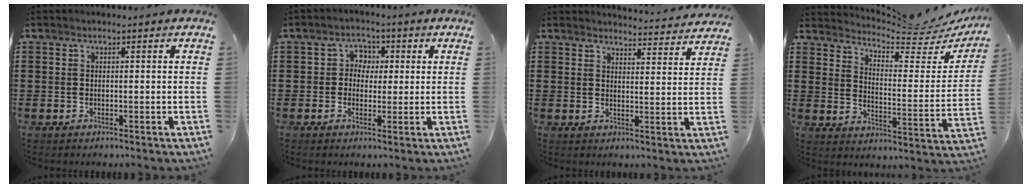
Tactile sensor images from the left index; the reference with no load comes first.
{"total": 3.2, "force": [0.2, 2.9, 1.1], "torque": [-0.031, 0.012, -0.005]}
{"total": 3.4, "force": [3.4, -0.1, 0.2], "torque": [-0.009, -0.025, 0.059]}
{"total": 6.0, "force": [5.8, 0.1, 1.8], "torque": [-0.047, -0.052, 0.094]}